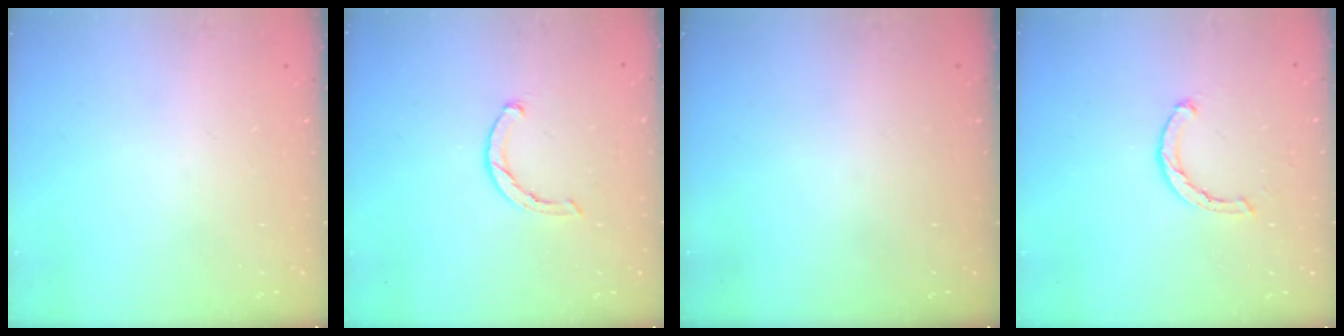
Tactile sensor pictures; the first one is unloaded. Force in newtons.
{"total": 2.3, "press": 2.3, "slide": 0.4}
{"total": 0.0}
{"total": 2.1, "press": 2.1, "slide": 0.1}